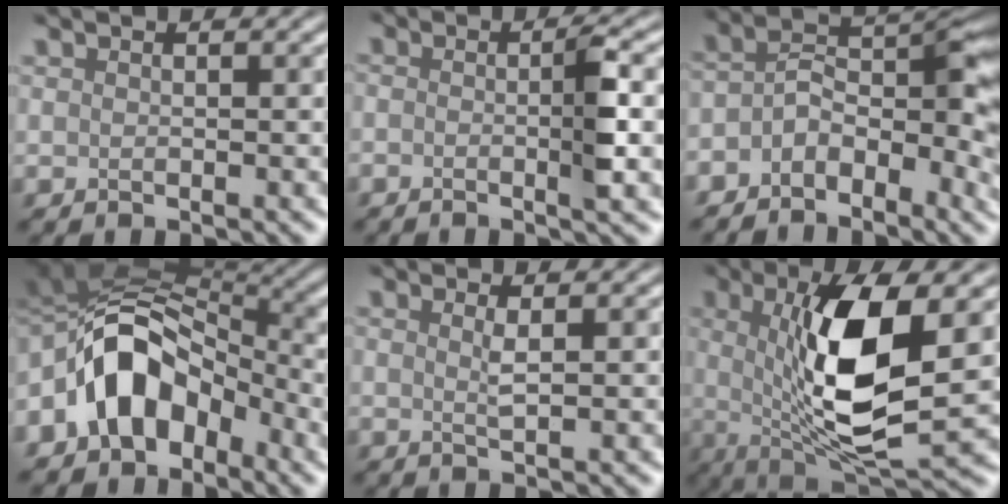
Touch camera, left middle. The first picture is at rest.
{"total": 2.5, "force": [-1.3, -0.8, 2.1], "torque": [-0.055, -0.003, -0.011]}
{"total": 5.5, "force": [-3.4, 2.3, 3.6], "torque": [-0.073, 0.003, -0.046]}
{"total": 7.5, "force": [-3.4, 5.0, 4.5], "torque": [-0.095, 0.017, -0.050]}
{"total": 1.1, "force": [-0.3, -1.0, -0.4], "torque": [-0.020, -0.001, 0.014]}
{"total": 7.5, "force": [0.6, 1.4, 7.3], "torque": [-0.153, -0.011, 0.039]}